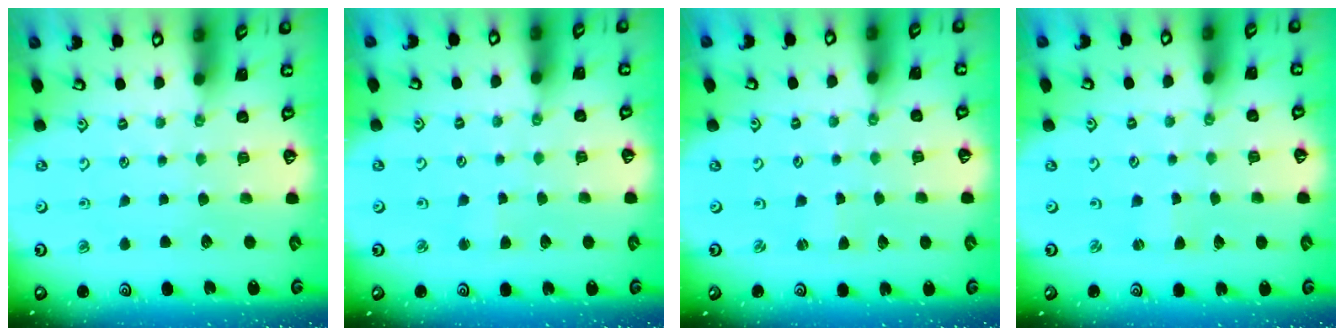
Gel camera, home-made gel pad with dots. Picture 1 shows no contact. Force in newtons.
{"total": 1.6, "press": 1.5, "slide": 0.2}
{"total": 0.0}
{"total": 0.0}